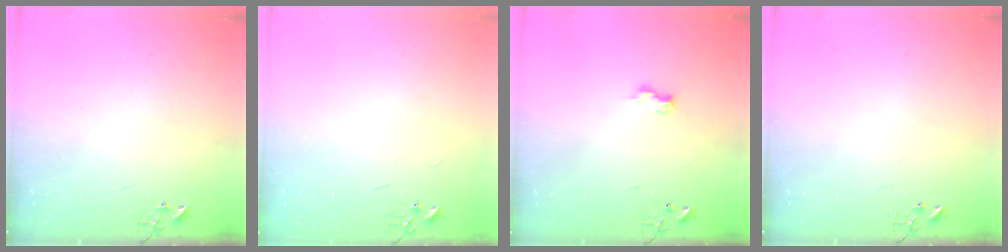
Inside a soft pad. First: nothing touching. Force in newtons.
{"total": 1.8, "press": 1.8, "slide": 0.2}
{"total": 6.4, "press": 6.4, "slide": 0.3}
{"total": 0.0}